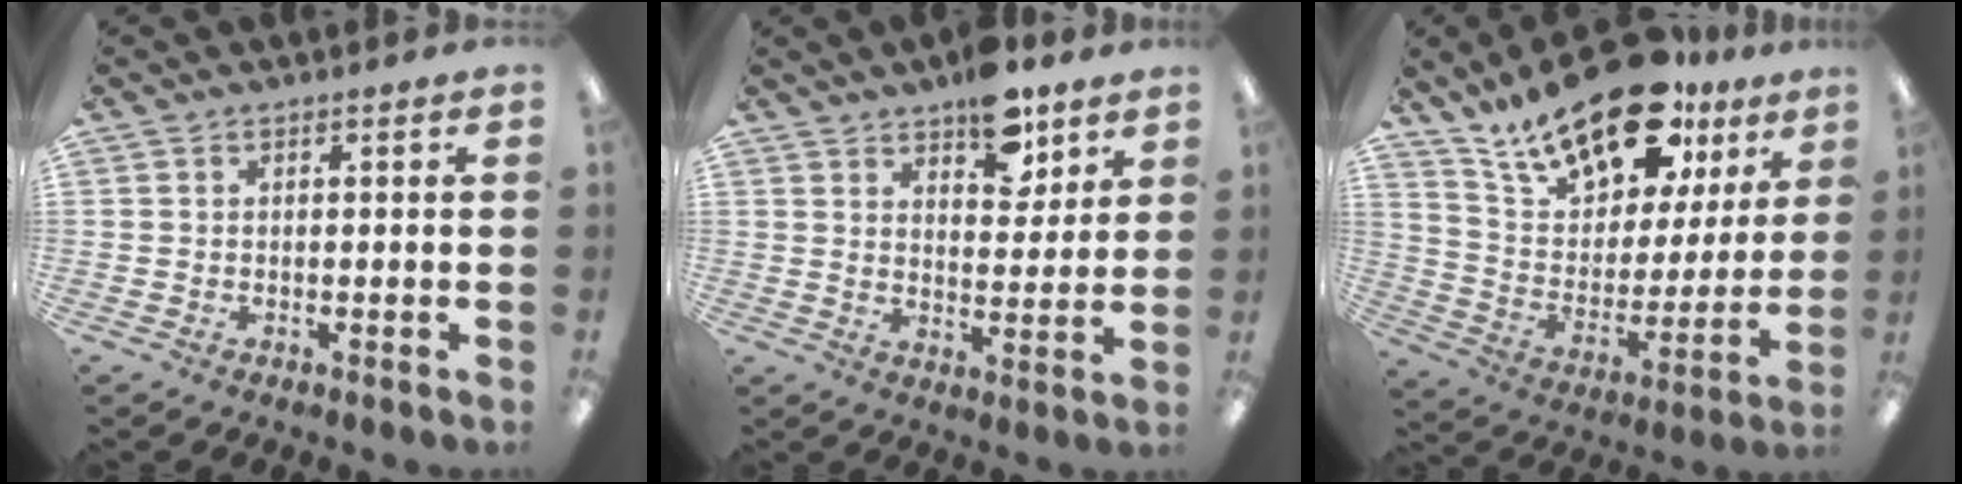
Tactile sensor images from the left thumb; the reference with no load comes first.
{"total": 10.9, "force": [7.6, 5.5, 5.6], "torque": [-0.058, -0.040, 0.129]}
{"total": 21.2, "force": [15.8, 9.3, 10.7], "torque": [-0.187, -0.094, 0.276]}